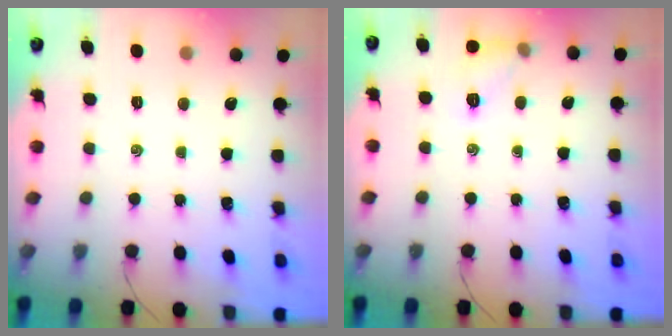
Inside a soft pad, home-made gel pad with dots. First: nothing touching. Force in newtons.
{"total": 7.5, "press": 7.4, "slide": 1.2}